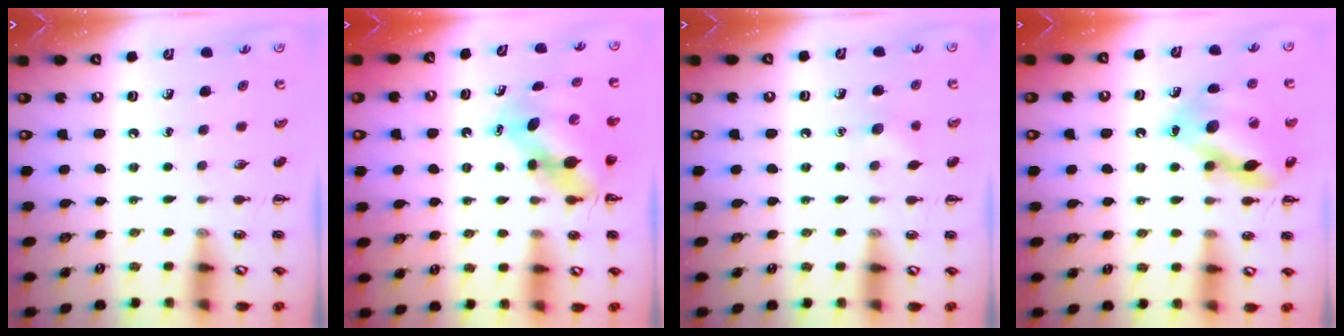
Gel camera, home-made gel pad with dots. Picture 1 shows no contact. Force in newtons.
{"total": 6.2, "press": 6.2, "slide": 0.9}
{"total": 4.7, "press": 4.5, "slide": 1.2}
{"total": 14.8, "press": 14.8, "slide": 1.0}